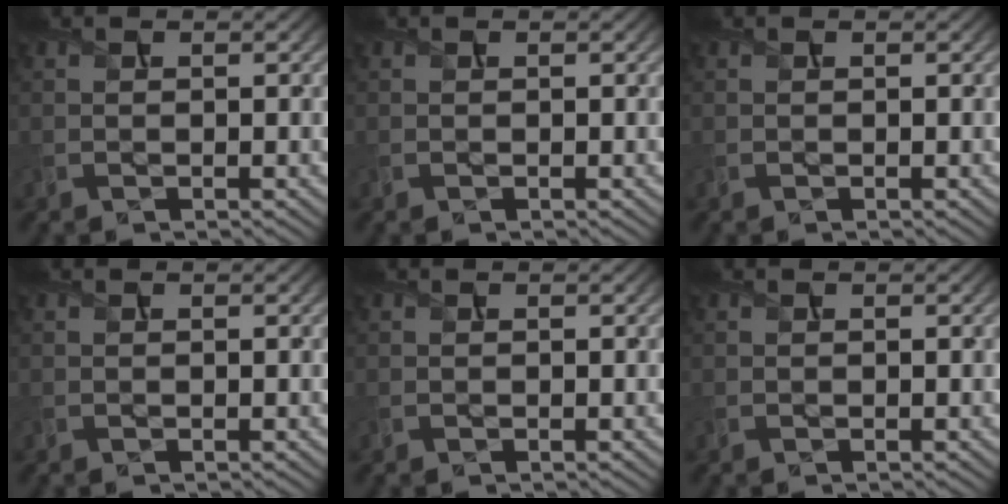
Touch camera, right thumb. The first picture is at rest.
{"total": 0.0}
{"total": 0.0}
{"total": 0.0}
{"total": 0.0}
{"total": 0.0}